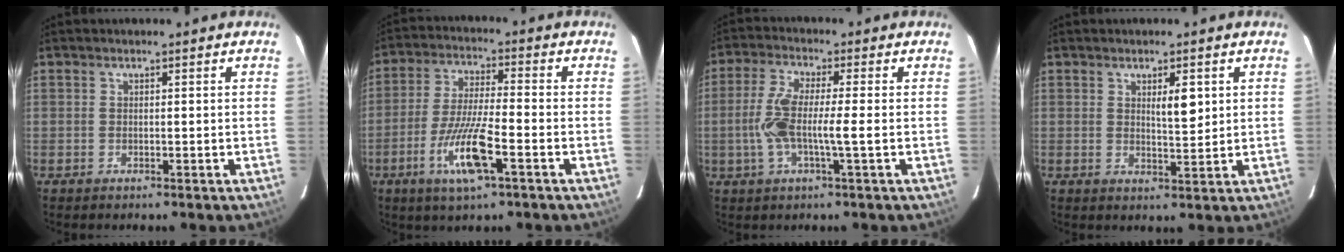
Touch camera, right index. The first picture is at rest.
{"total": 10.6, "force": [-4.5, 1.0, 9.5], "torque": [-0.187, -0.015, -0.082]}
{"total": 7.6, "force": [-1.0, 0.6, 7.5], "torque": [-0.160, 0.005, -0.025]}
{"total": 3.6, "force": [1.3, 0.9, 3.2], "torque": [-0.050, -0.004, 0.022]}